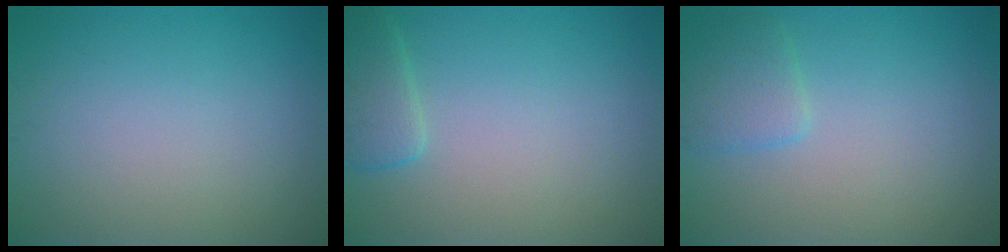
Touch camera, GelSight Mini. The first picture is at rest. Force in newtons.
{"total": 2.4, "press": 2.4, "slide": 0.2}
{"total": 2.2, "press": 2.2, "slide": 0.1}